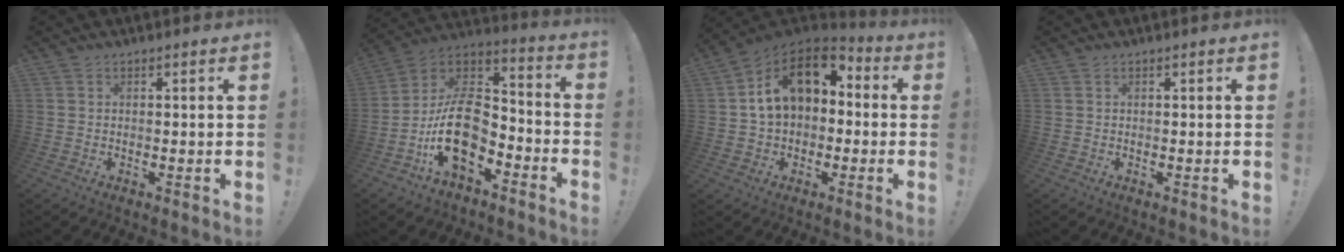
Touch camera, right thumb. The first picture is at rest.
{"total": 18.4, "force": [-7.0, 11.6, 12.5], "torque": [-0.225, 0.037, -0.113]}
{"total": 16.0, "force": [4.8, 10.5, 11.0], "torque": [-0.167, 0.000, 0.087]}
{"total": 0.0}